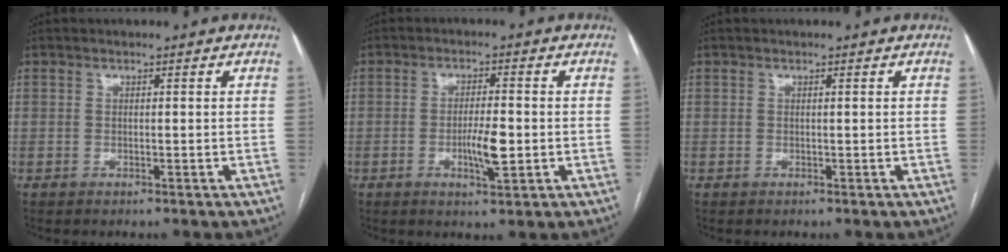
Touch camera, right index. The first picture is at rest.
{"total": 5.1, "force": [-1.1, 0.9, 4.9], "torque": [-0.090, -0.005, -0.016]}
{"total": 0.0}